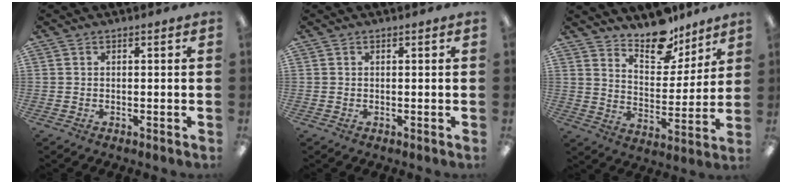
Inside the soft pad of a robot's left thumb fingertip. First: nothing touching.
{"total": 0.0}
{"total": 12.6, "force": [10.8, 5.1, 3.9], "torque": [-0.052, -0.081, 0.199]}